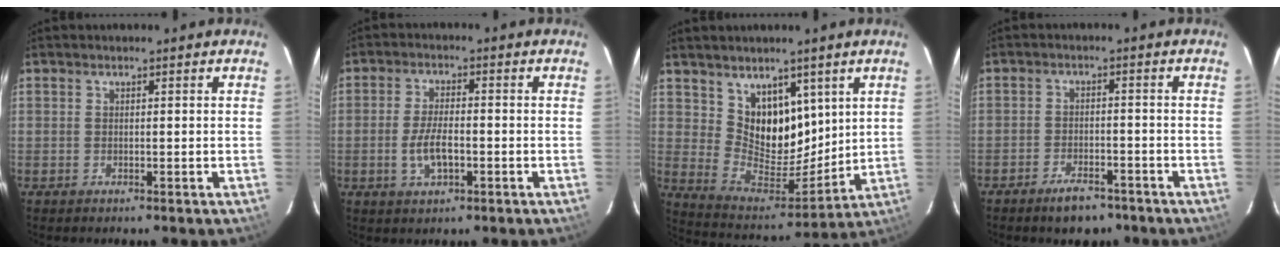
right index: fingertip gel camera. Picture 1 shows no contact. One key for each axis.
{"total": 5.8, "fx": -1.8, "fy": 2.3, "fz": 5.0, "tx": -0.101, "ty": -0.003, "tz": -0.031}
{"total": 12.1, "fx": 6.6, "fy": 8.4, "fz": 5.6, "tx": -0.091, "ty": -0.011, "tz": 0.136}
{"total": 6.2, "fx": -4.7, "fy": 3.0, "fz": 2.8, "tx": -0.065, "ty": 0.007, "tz": -0.069}